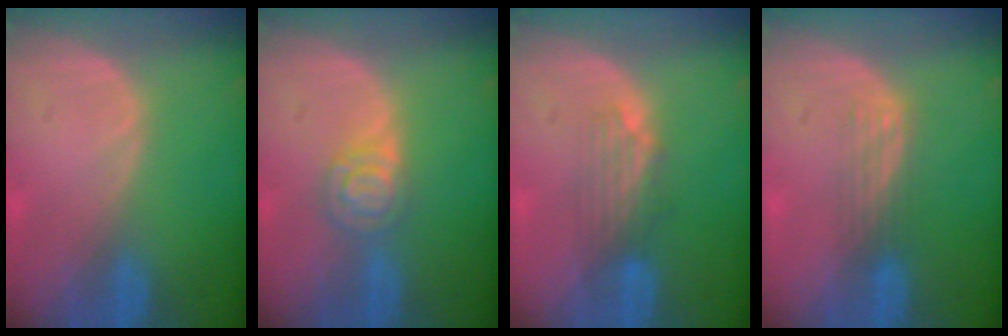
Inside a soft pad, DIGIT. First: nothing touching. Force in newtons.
{"total": 4.7, "press": 4.2, "slide": 2.1}
{"total": 3.4, "press": 3.3, "slide": 0.9}
{"total": 2.8, "press": 2.5, "slide": 1.3}